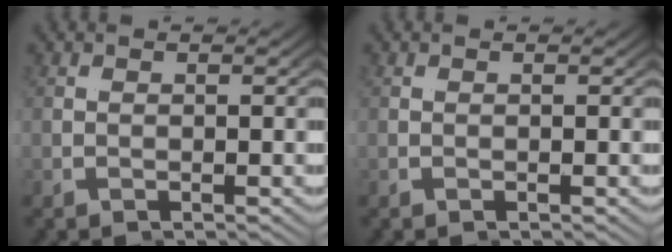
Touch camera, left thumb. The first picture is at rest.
{"total": 0.0}